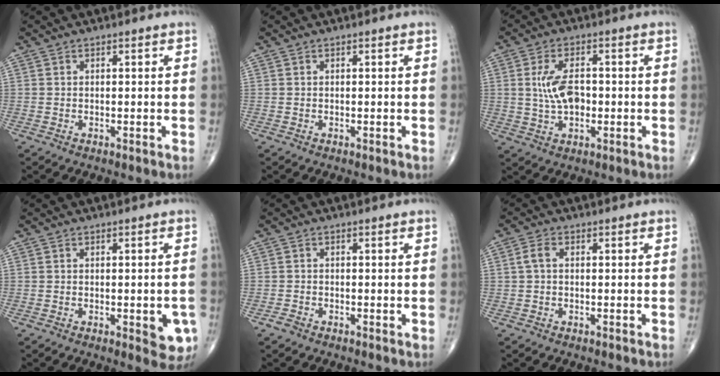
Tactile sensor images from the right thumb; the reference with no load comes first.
{"total": 0.0}
{"total": 7.0, "force": [0.2, 3.9, 5.8], "torque": [-0.107, 0.003, 0.004]}
{"total": 5.2, "force": [-1.5, 2.1, 4.6], "torque": [-0.034, -0.006, -0.013]}
{"total": 1.2, "force": [-0.7, 0.6, 0.8], "torque": [-0.015, -0.002, -0.017]}
{"total": 2.2, "force": [0.3, 1.3, 1.8], "torque": [-0.038, 0.006, 0.002]}